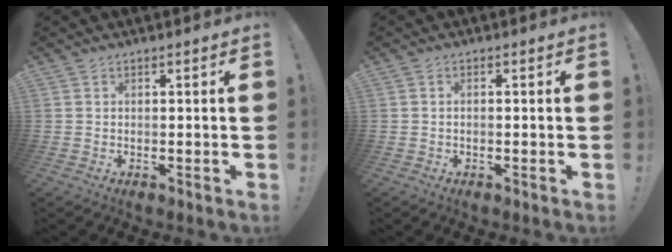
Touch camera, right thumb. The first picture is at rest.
{"total": 0.7, "force": [-0.4, 0.1, 0.6], "torque": [-0.011, 0.001, -0.007]}